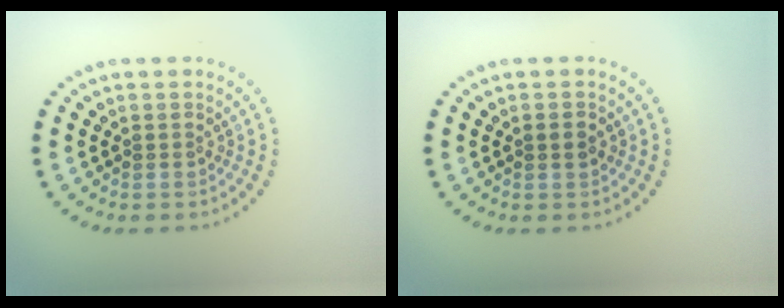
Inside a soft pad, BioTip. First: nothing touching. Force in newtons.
{"total": 1.3, "press": 1.3, "slide": 0.2}